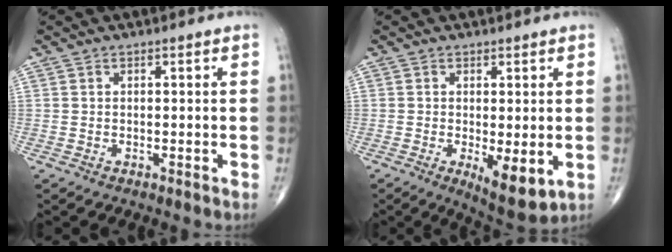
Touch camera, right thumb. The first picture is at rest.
{"total": 7.2, "force": [-1.5, 2.5, 6.6], "torque": [-0.095, -0.022, -0.014]}